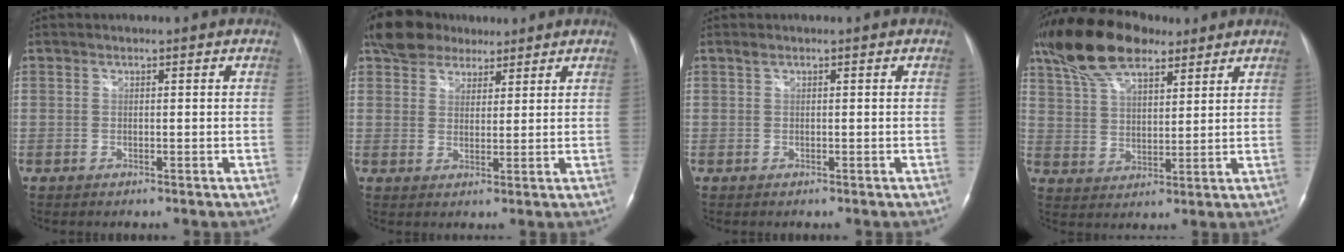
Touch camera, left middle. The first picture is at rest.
{"total": 7.8, "force": [6.0, 4.4, 2.3], "torque": [-0.044, 0.023, 0.107]}
{"total": 0.5, "force": [0.4, 0.2, 0.3], "torque": [-0.008, 0.009, 0.008]}
{"total": 13.7, "force": [9.8, 5.2, 8.1], "torque": [-0.166, 0.032, 0.183]}